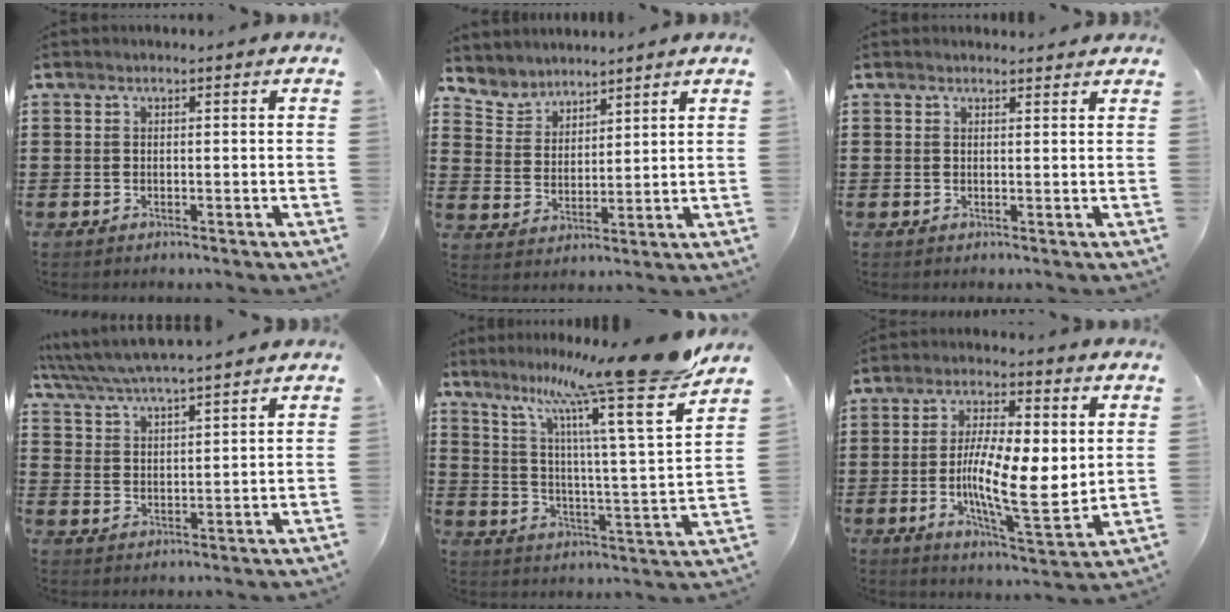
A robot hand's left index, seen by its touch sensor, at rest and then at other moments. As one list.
[{"total": 4.7, "force": [4.5, 1.4, -0.2], "torque": [-0.020, -0.016, 0.083]}, {"total": 1.4, "force": [1.2, 0.6, -0.3], "torque": [0.002, 0.003, 0.025]}, {"total": 5.1, "force": [4.9, 0.2, 1.5], "torque": [-0.050, -0.026, 0.085]}, {"total": 16.3, "force": [13.9, -0.2, 8.6], "torque": [-0.158, -0.106, 0.217]}, {"total": 11.1, "force": [-0.1, 3.7, 10.5], "torque": [-0.166, -0.017, -0.003]}]